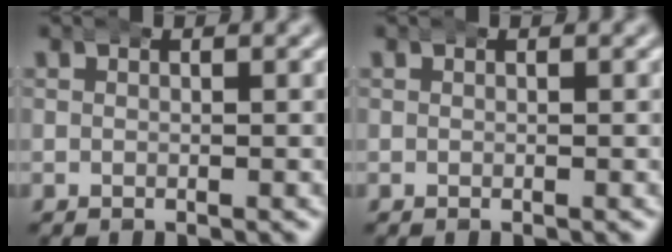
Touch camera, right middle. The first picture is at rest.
{"total": 0.0}